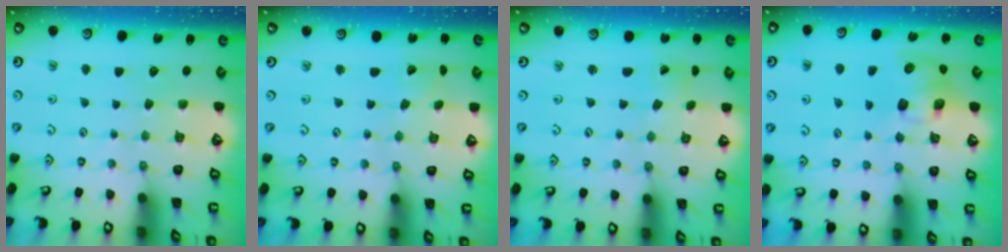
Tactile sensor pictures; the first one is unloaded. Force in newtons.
{"total": 1.2, "press": 1.2, "slide": 0.1}
{"total": 0.5, "press": 0.5, "slide": 0.0}
{"total": 8.6, "press": 8.5, "slide": 1.1}